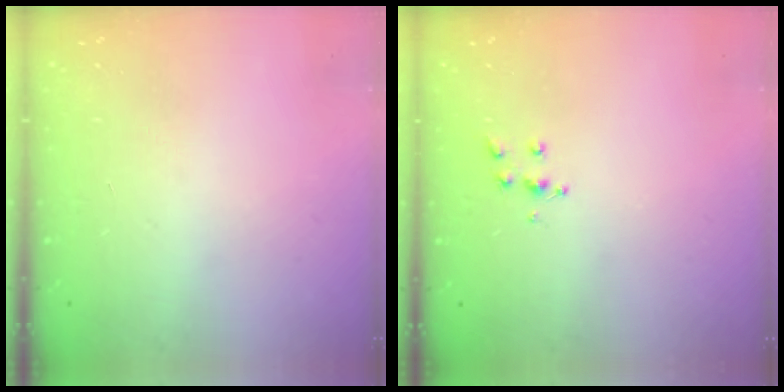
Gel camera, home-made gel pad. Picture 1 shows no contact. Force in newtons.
{"total": 6.1, "press": 6.1, "slide": 0.5}